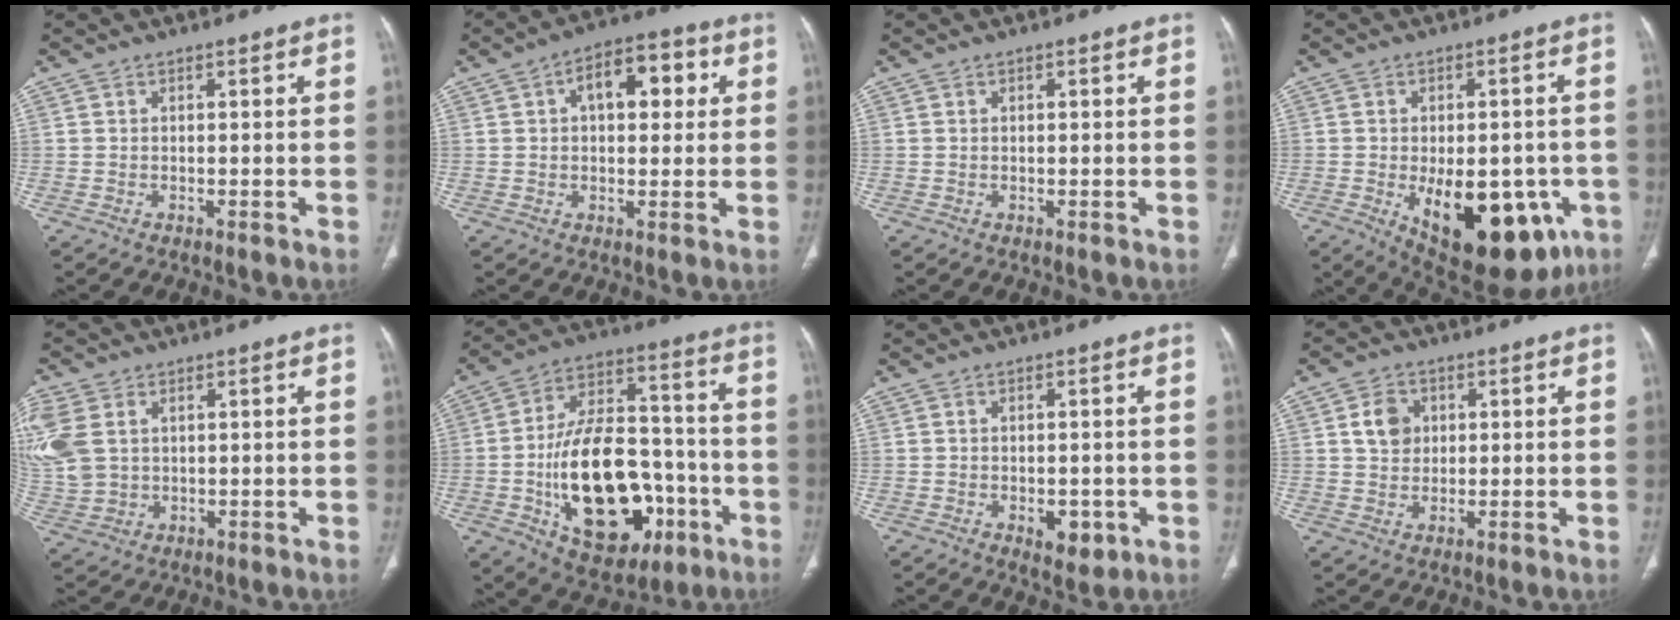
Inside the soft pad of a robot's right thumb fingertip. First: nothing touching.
{"total": 10.6, "force": [2.9, 5.8, 8.3], "torque": [-0.091, 0.019, 0.037]}
{"total": 0.7, "force": [0.2, 0.2, 0.6], "torque": [-0.016, 0.004, 0.006]}
{"total": 21.6, "force": [-7.1, 11.3, 16.9], "torque": [-0.194, 0.000, -0.071]}
{"total": 12.7, "force": [3.4, 9.2, 8.1], "torque": [-0.215, -0.001, 0.078]}
{"total": 26.5, "force": [-7.4, 15.4, 20.2], "torque": [-0.310, 0.038, -0.096]}
{"total": 4.6, "force": [-1.4, 2.8, 3.5], "torque": [-0.030, -0.002, -0.008]}
{"total": 5.4, "force": [1.4, 4.4, 2.7], "torque": [-0.030, -0.002, 0.023]}